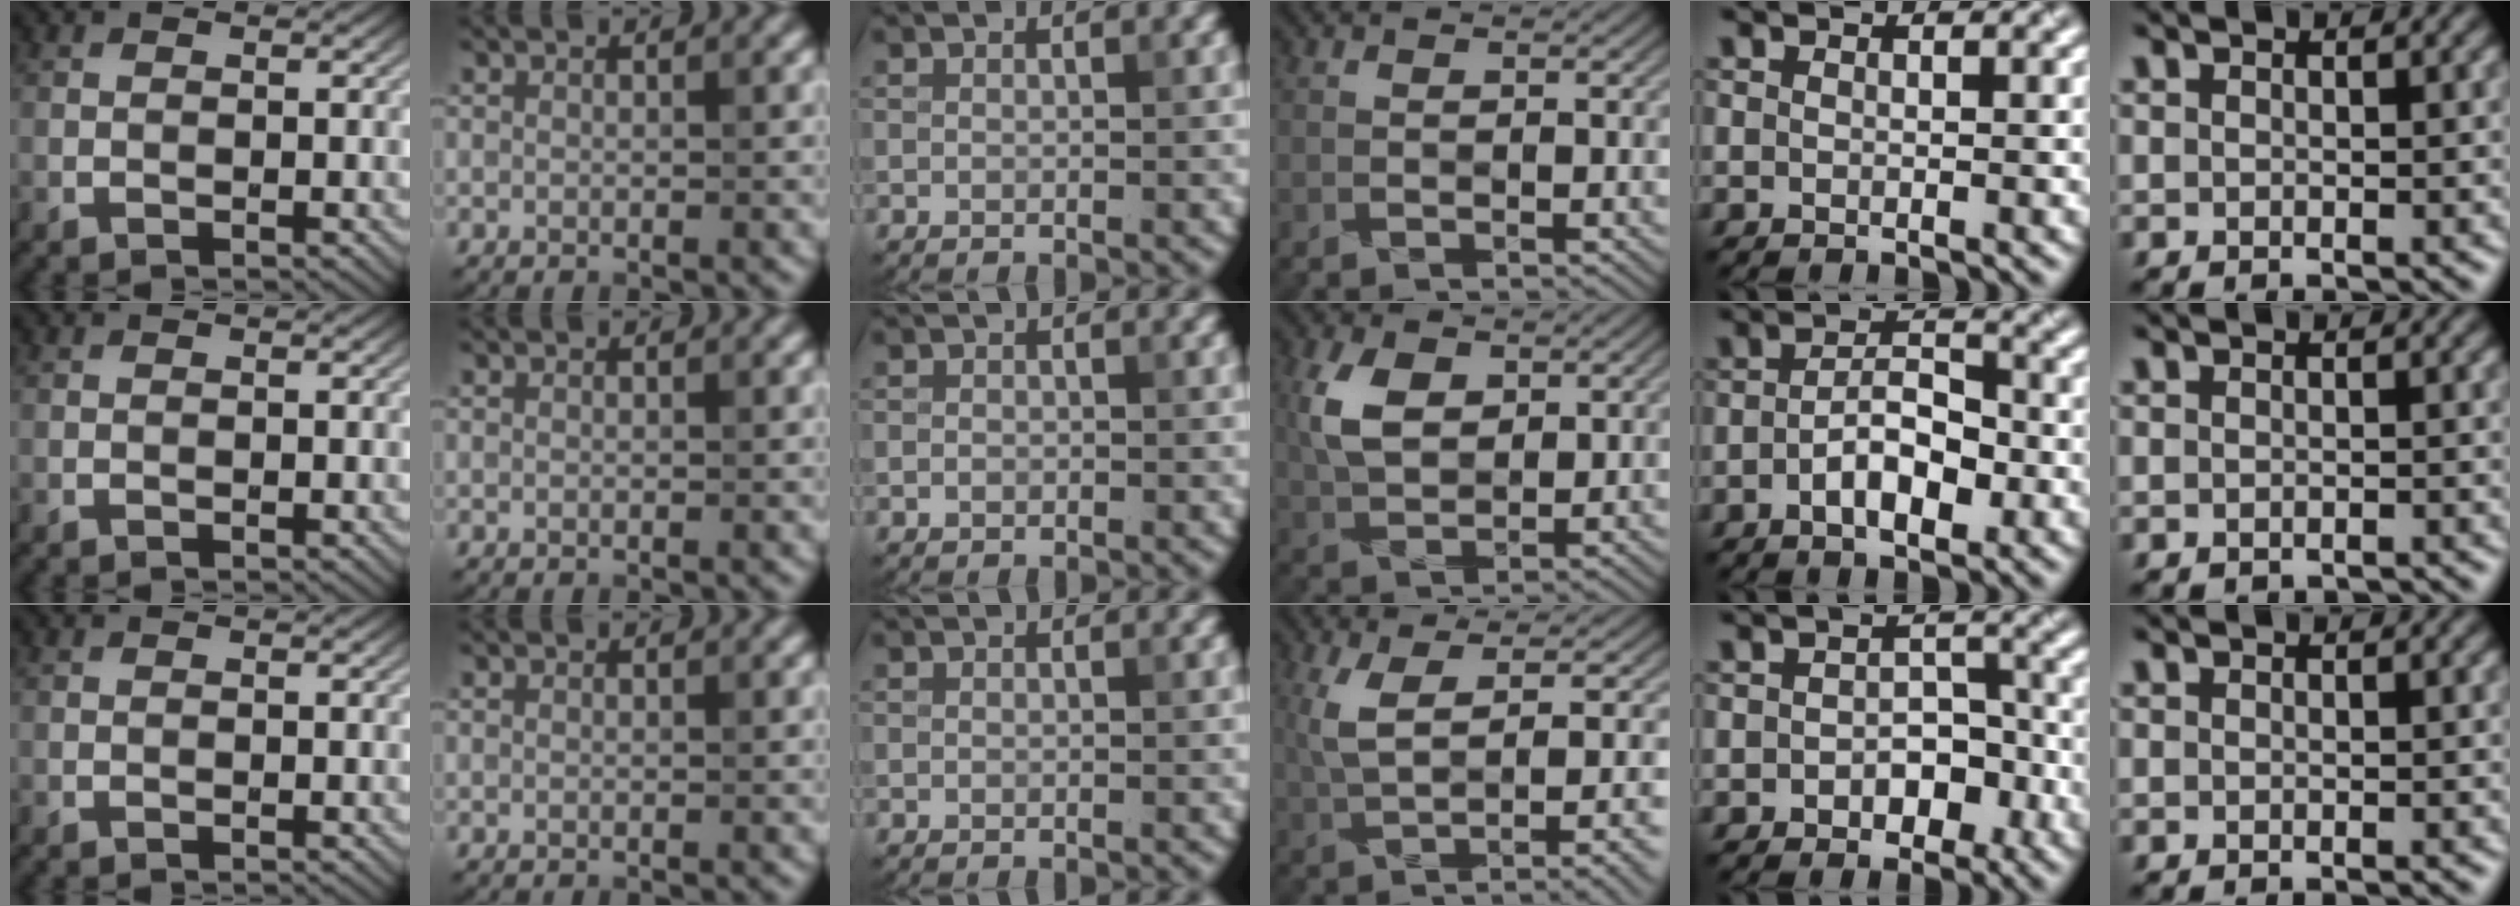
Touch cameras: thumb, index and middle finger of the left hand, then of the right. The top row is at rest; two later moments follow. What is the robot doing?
{"motion": "fold", "object": "napkin"}